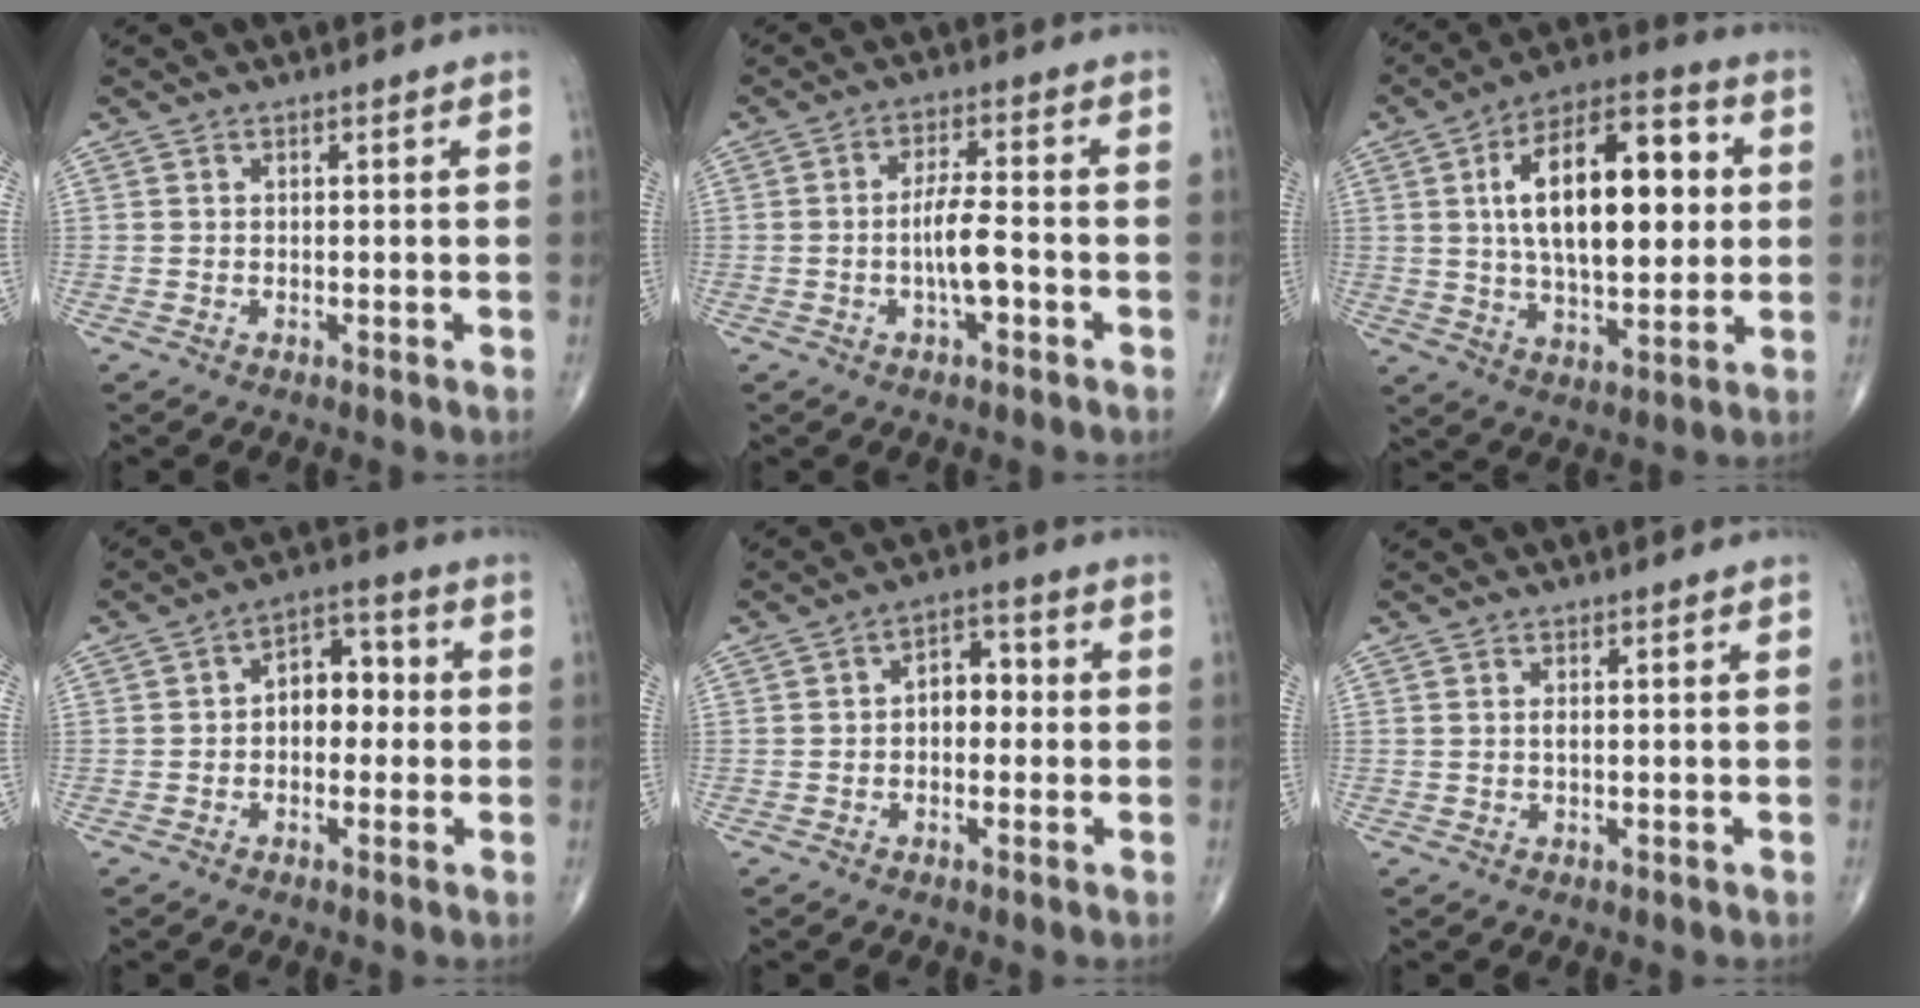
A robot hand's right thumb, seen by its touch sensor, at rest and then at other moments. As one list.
[{"total": 6.3, "force": [-1.7, 1.9, 5.7], "torque": [-0.106, 0.016, -0.032]}, {"total": 22.7, "force": [3.7, 10.9, 19.5], "torque": [-0.291, 0.009, 0.054]}, {"total": 7.9, "force": [-0.1, 5.3, 5.8], "torque": [-0.054, 0.030, -0.012]}, {"total": 5.8, "force": [-0.1, 3.9, 4.3], "torque": [-0.041, 0.022, -0.012]}, {"total": 0.6, "force": [0.1, 0.1, 0.5], "torque": [-0.015, -0.001, 0.001]}]